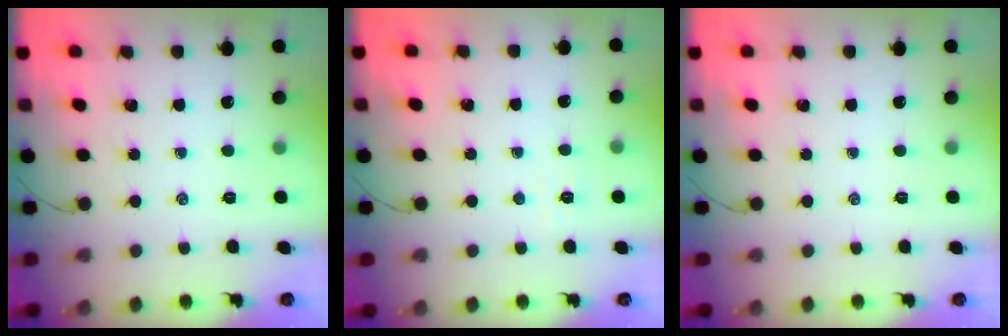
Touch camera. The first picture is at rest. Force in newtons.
{"total": 2.4, "press": 2.3, "slide": 0.5}
{"total": 0.0}